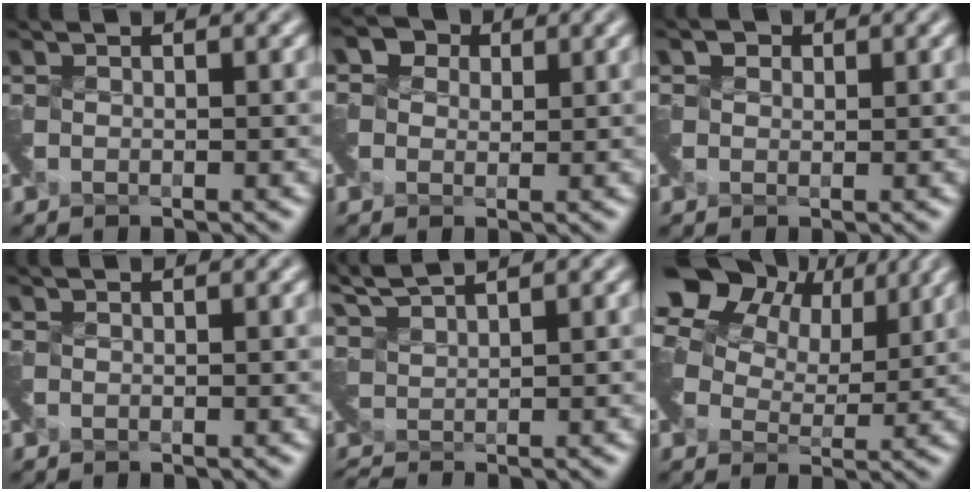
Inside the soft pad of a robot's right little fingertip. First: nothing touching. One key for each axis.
{"total": 2.6, "fx": 0.6, "fy": 2.5, "fz": 0.3, "tx": -0.012, "ty": 0.013, "tz": 0.002}
{"total": 1.2, "fx": 0.0, "fy": 1.0, "fz": -0.8, "tx": 0.015, "ty": 0.001, "tz": 0.001}
{"total": 0.0}
{"total": 2.7, "fx": 2.6, "fy": 0.1, "fz": 0.9, "tx": -0.025, "ty": 0.009, "tz": 0.055}
{"total": 11.7, "fx": 6.2, "fy": 7.2, "fz": 6.7, "tx": -0.140, "ty": 0.029, "tz": 0.096}